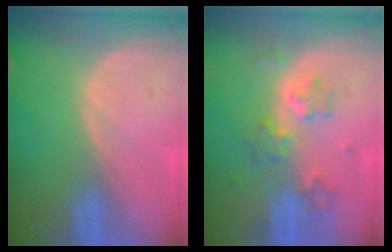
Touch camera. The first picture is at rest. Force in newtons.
{"total": 6.2, "press": 5.8, "slide": 2.1}